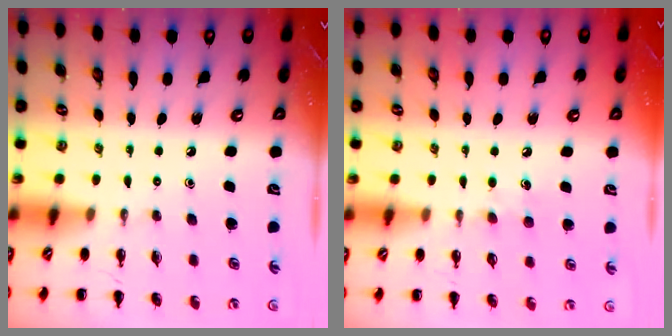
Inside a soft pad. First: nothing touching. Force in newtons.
{"total": 4.7, "press": 4.5, "slide": 1.4}